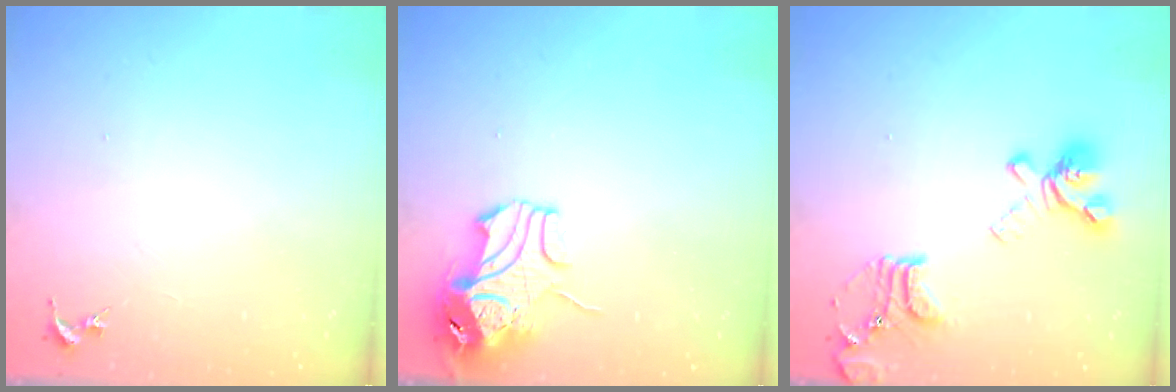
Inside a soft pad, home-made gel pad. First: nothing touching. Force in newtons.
{"total": 10.3, "press": 10.2, "slide": 1.5}
{"total": 18.2, "press": 18.1, "slide": 1.7}